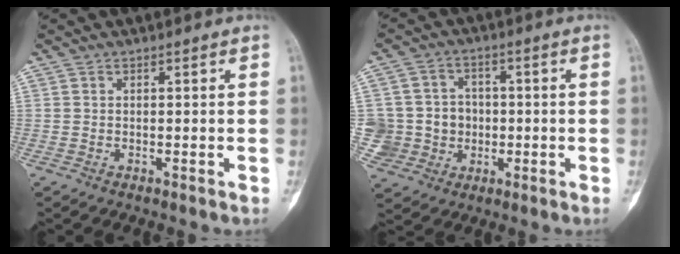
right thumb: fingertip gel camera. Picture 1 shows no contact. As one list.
[{"total": 9.9, "force": [-0.7, 9.6, 2.2], "torque": [-0.010, 0.022, -0.004]}]